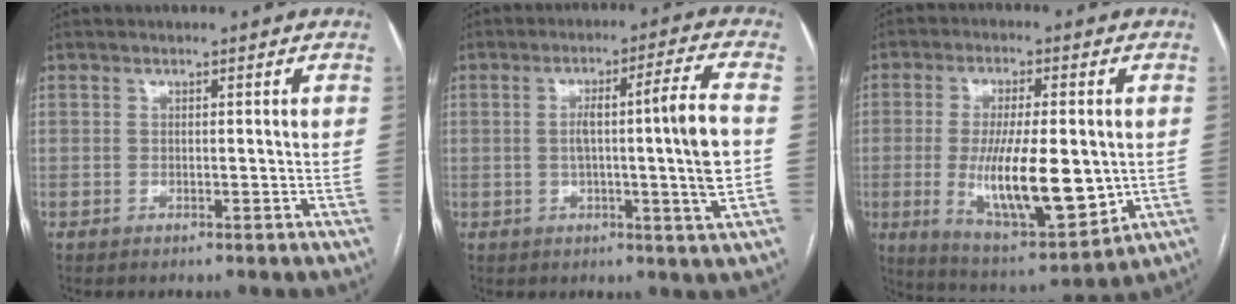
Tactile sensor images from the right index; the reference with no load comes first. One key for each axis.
{"total": 11.0, "fx": -0.5, "fy": -1.0, "fz": 10.9, "tx": -0.176, "ty": 0.002, "tz": -0.010}
{"total": 16.1, "fx": -1.5, "fy": 4.6, "fz": 15.3, "tx": -0.271, "ty": -0.020, "tz": -0.011}